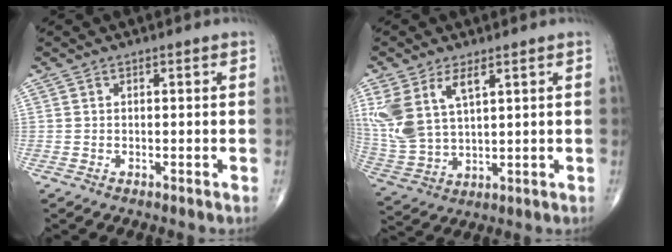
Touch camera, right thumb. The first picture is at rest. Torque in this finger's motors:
{"motor_torque": [0.92, 1.02, 1.10, 0.71, 0.13]}